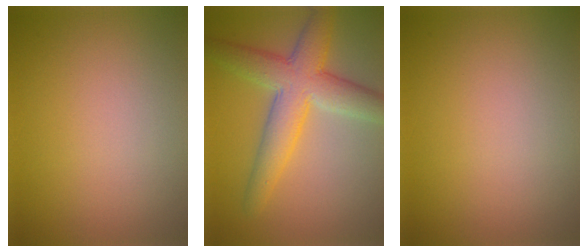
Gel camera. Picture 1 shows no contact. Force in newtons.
{"total": 6.5, "press": 6.5, "slide": 0.1}
{"total": 0.0}